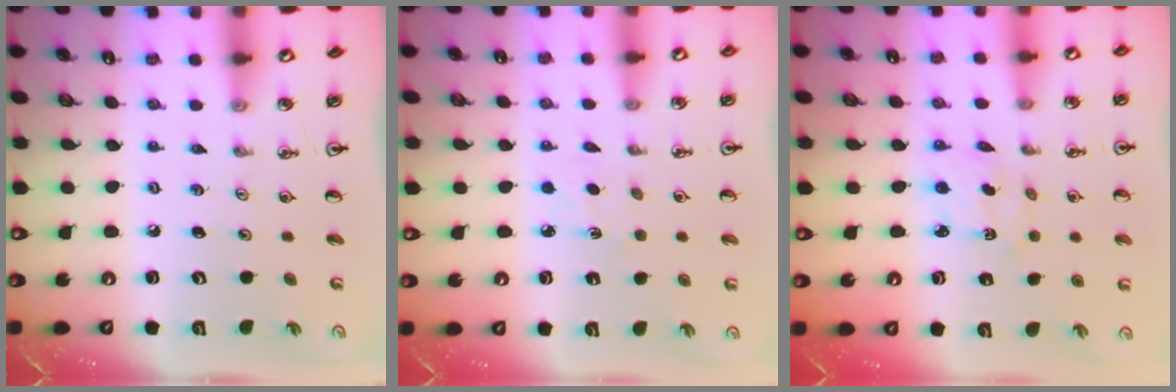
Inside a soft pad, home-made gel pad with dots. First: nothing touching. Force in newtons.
{"total": 3.0, "press": 3.0, "slide": 0.3}
{"total": 2.3, "press": 2.3, "slide": 0.4}